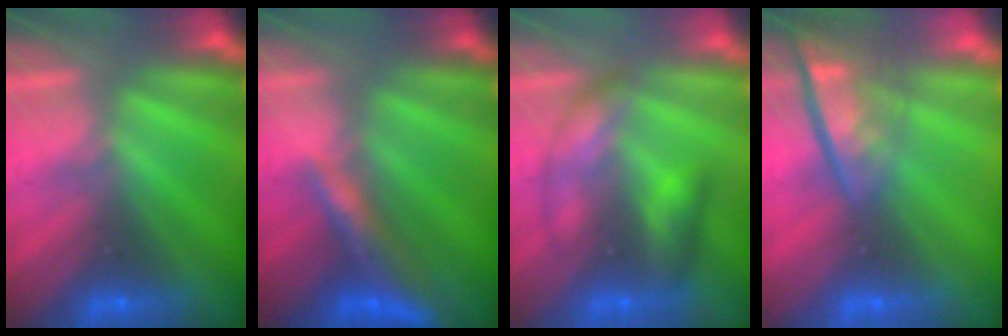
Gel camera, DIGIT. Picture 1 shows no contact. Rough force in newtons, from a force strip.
{"total": 9.1}
{"total": 2.6}
{"total": 4.5}